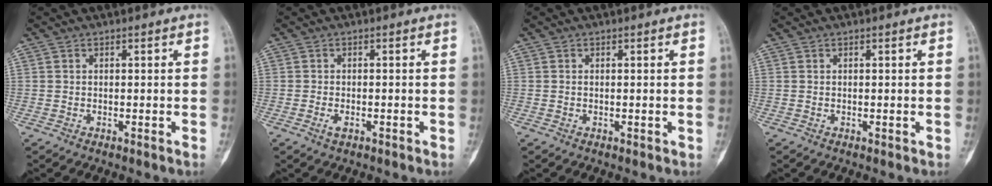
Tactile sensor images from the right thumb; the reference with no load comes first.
{"total": 1.0, "force": [-0.4, 0.6, 0.8], "torque": [-0.019, 0.002, -0.006]}
{"total": 0.0}
{"total": 0.0}